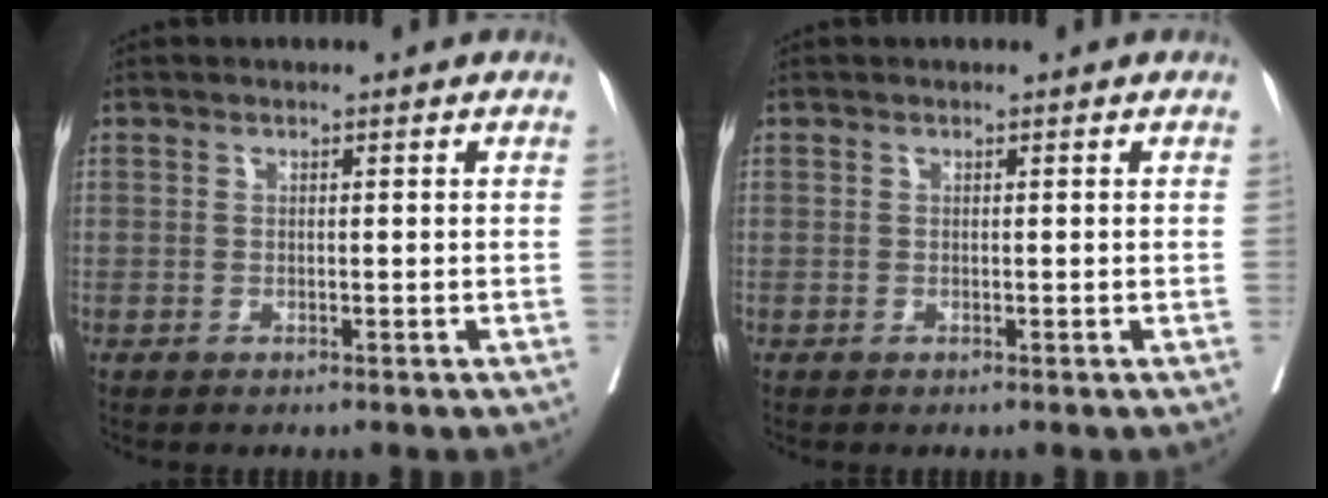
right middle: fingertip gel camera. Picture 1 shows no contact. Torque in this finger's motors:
{"motor_torque": [-0.01, 0.03, 0.04, 0.00]}